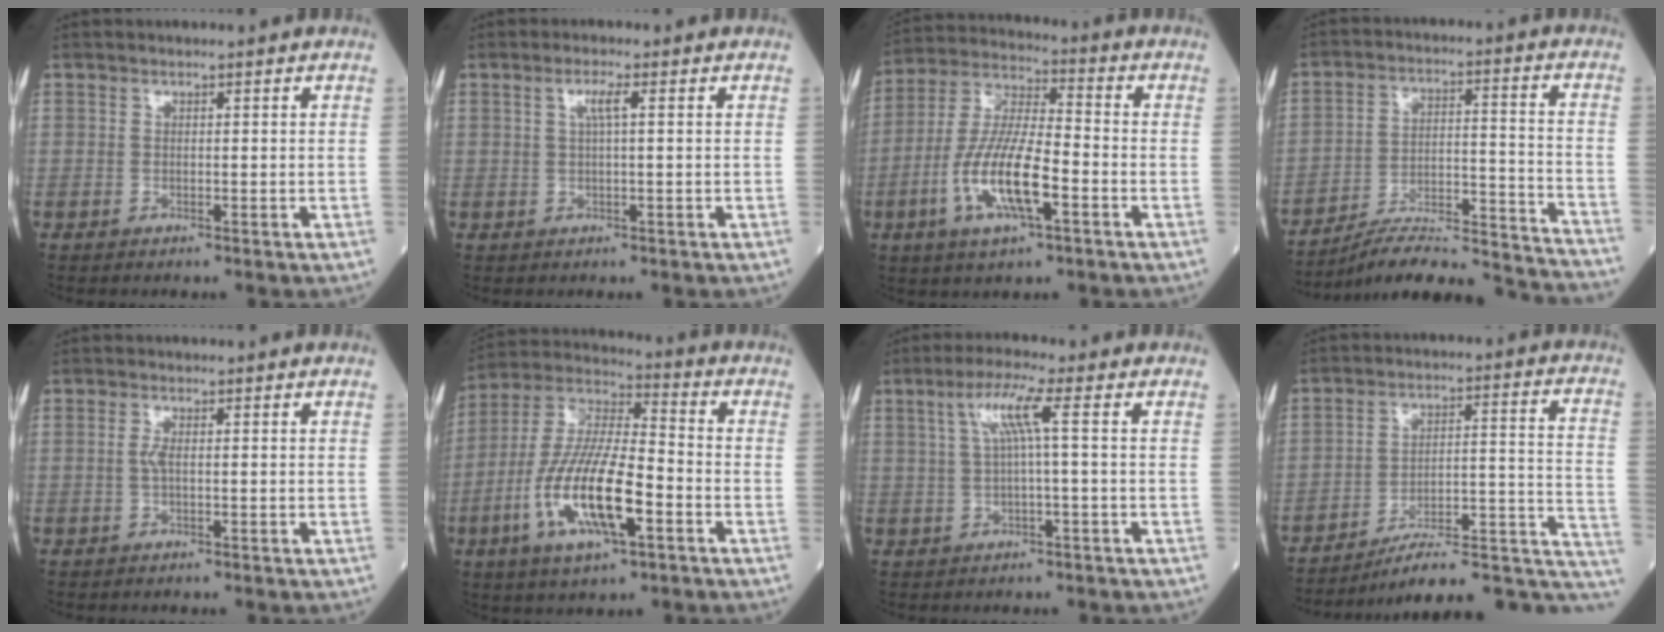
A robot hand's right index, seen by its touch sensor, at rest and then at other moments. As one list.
[{"total": 2.3, "force": [0.6, 0.0, 2.2], "torque": [-0.045, 0.005, 0.013]}, {"total": 13.1, "force": [-4.4, 2.9, 12.0], "torque": [-0.249, -0.002, -0.080]}, {"total": 21.5, "force": [-20.5, -0.3, 6.5], "torque": [-0.075, 0.009, -0.295]}, {"total": 1.3, "force": [-0.1, 0.1, 1.3], "torque": [-0.030, 0.000, -0.001]}, {"total": 16.4, "force": [-5.3, 3.9, 15.0], "torque": [-0.311, -0.008, -0.095]}, {"total": 5.2, "force": [1.1, -0.6, 5.1], "torque": [-0.102, 0.016, 0.029]}, {"total": 16.6, "force": [-12.8, 4.4, 9.7], "torque": [-0.068, 0.069, -0.170]}]